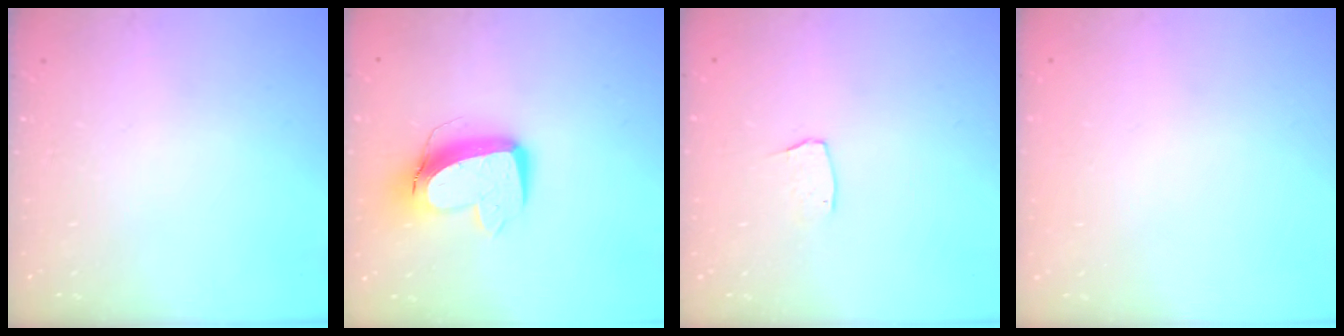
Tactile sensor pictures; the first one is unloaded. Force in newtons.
{"total": 12.5, "press": 12.4, "slide": 1.5}
{"total": 3.7, "press": 3.7, "slide": 0.2}
{"total": 0.0}